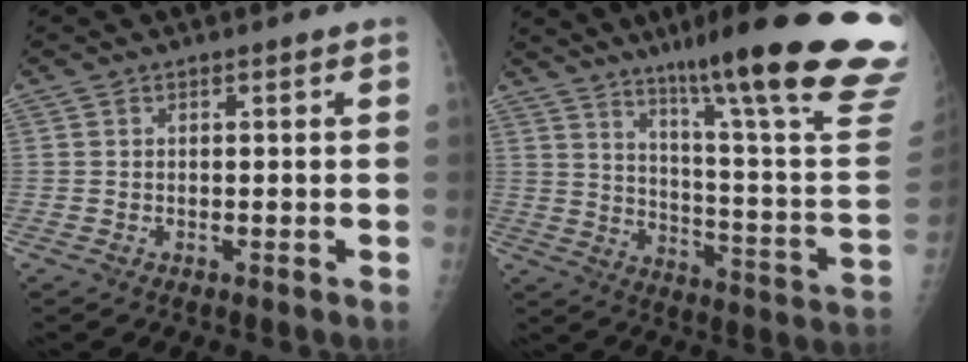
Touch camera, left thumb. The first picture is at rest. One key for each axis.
{"total": 29.7, "fx": 19.4, "fy": 2.5, "fz": 22.4, "tx": -0.261, "ty": -0.096, "tz": 0.274}